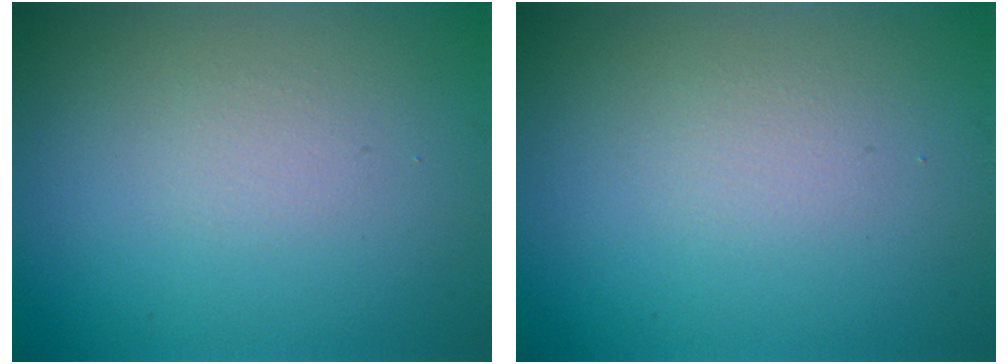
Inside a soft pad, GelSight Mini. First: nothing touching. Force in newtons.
{"total": 1.0, "press": 1.0, "slide": 0.0}